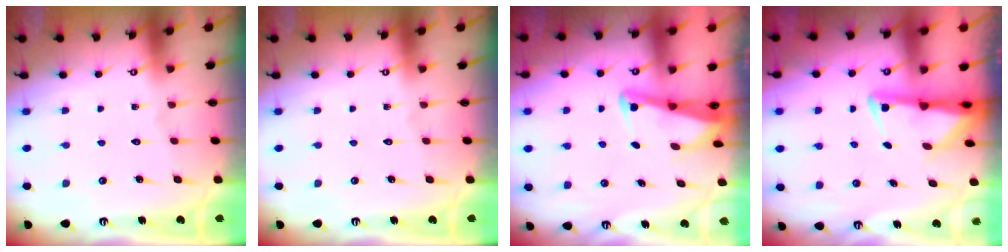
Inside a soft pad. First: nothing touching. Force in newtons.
{"total": 0.0}
{"total": 2.5, "press": 2.5, "slide": 0.2}
{"total": 3.0, "press": 3.0, "slide": 0.7}